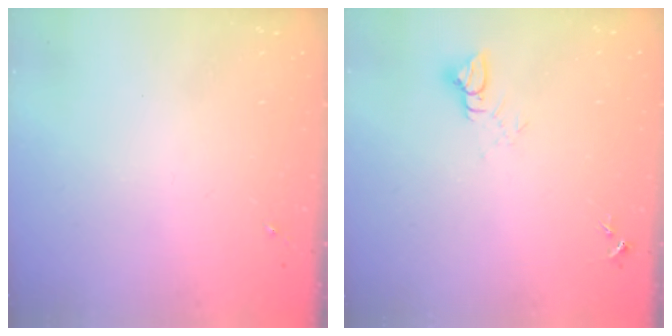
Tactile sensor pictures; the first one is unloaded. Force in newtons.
{"total": 5.0, "press": 5.0, "slide": 0.4}